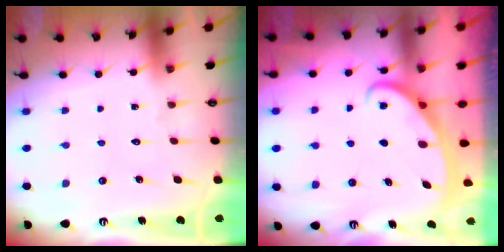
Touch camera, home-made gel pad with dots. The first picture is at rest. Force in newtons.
{"total": 2.6, "press": 2.6, "slide": 0.4}